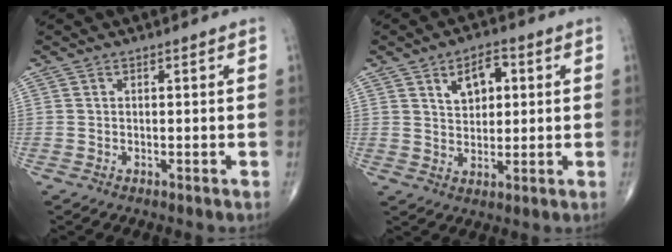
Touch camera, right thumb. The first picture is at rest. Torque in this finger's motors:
{"motor_torque": [-0.19, 0.55, 0.37, 0.23, 0.12]}